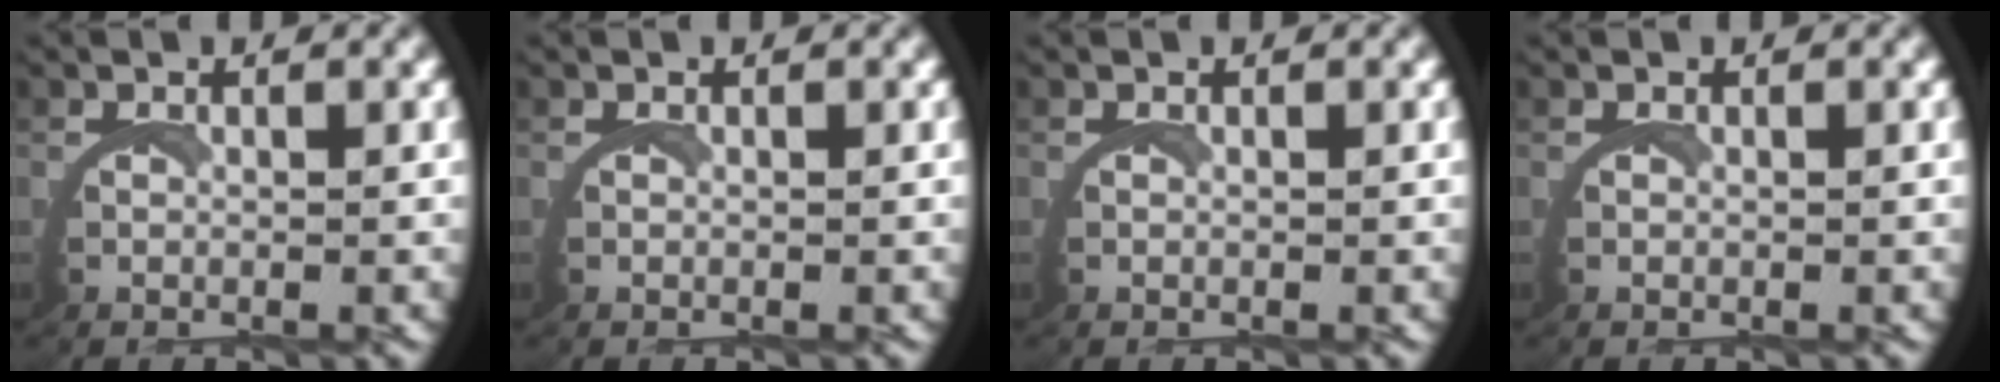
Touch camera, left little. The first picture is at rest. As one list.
[{"total": 0.0}, {"total": 0.0}, {"total": 0.0}]